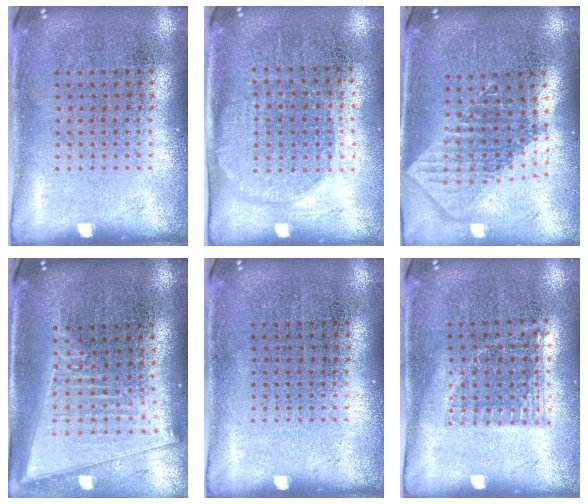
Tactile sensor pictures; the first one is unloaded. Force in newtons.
{"total": 1.5, "press": 1.3, "slide": 0.7}
{"total": 1.9, "press": 1.5, "slide": 1.2}
{"total": 2.2, "press": 1.8, "slide": 1.2}
{"total": 0.0}
{"total": 0.8, "press": 0.7, "slide": 0.2}